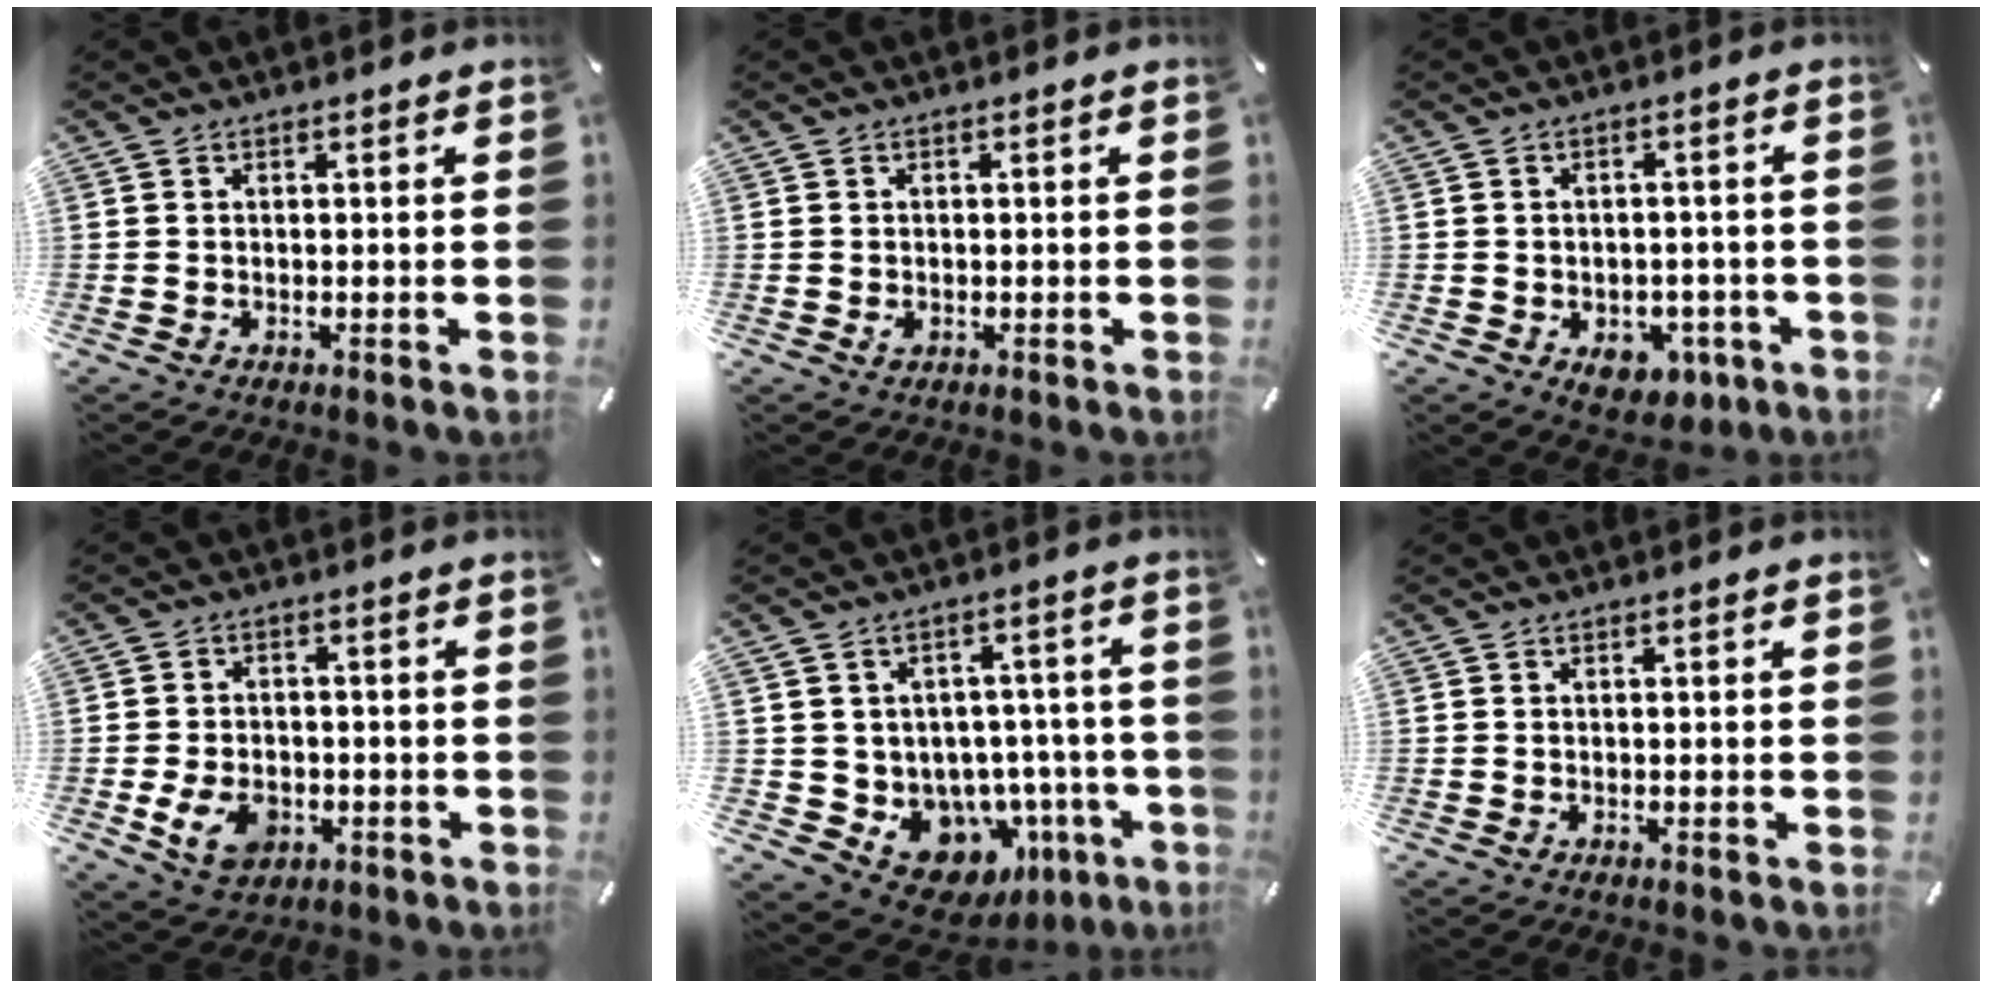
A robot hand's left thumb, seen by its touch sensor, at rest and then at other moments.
{"total": 1.1, "force": [-0.1, 0.9, 0.7], "torque": [-0.005, -0.001, -0.005]}
{"total": 6.9, "force": [-2.4, 5.3, 3.7], "torque": [-0.033, 0.013, -0.037]}
{"total": 8.1, "force": [-2.4, 6.1, 4.7], "torque": [-0.100, 0.007, -0.042]}
{"total": 11.8, "force": [-4.7, 9.5, 5.2], "torque": [-0.060, 0.008, -0.062]}
{"total": 0.0}